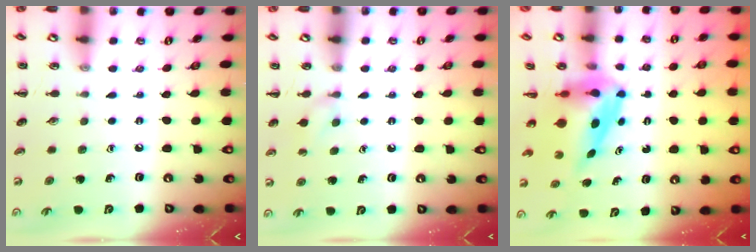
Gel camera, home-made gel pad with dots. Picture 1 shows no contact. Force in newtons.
{"total": 7.3, "press": 7.1, "slide": 1.8}
{"total": 6.3, "press": 5.9, "slide": 2.1}